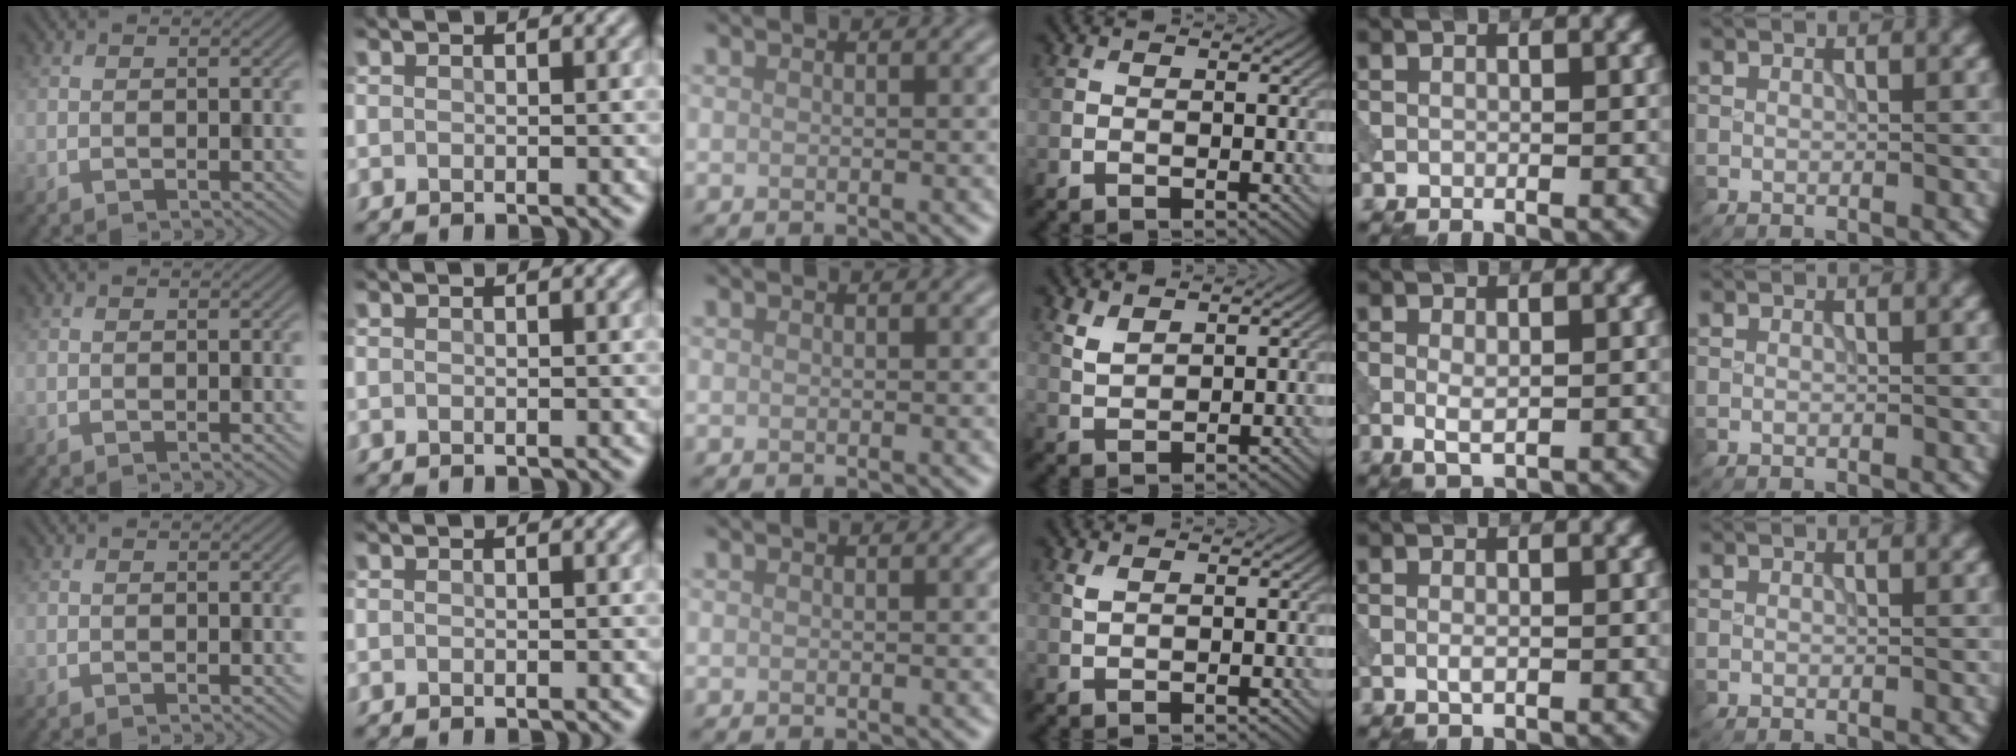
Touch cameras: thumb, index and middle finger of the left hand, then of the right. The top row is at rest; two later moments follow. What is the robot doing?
{"motion": "dispense", "object": "pipette"}